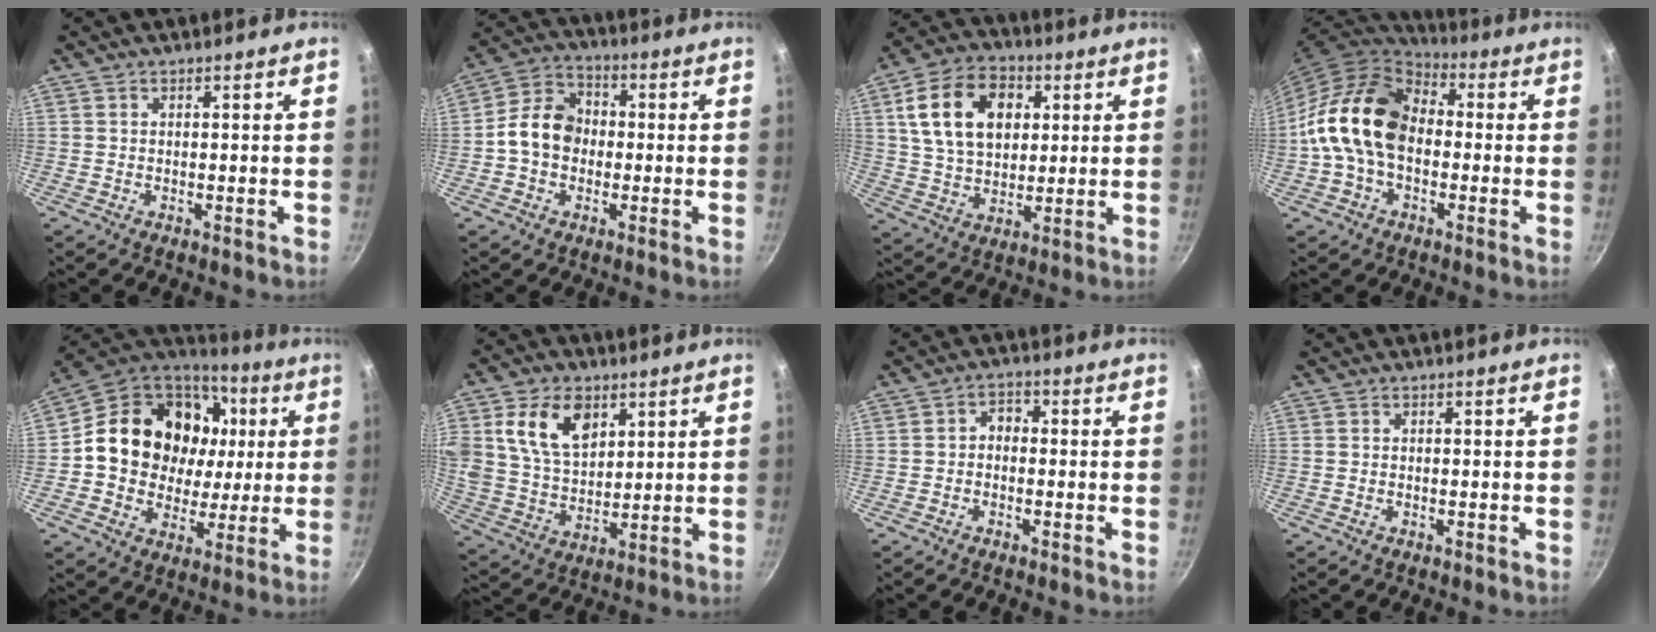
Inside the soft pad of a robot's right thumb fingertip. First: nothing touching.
{"total": 5.8, "force": [-0.6, 4.3, 3.8], "torque": [-0.055, 0.023, -0.021]}
{"total": 16.8, "force": [4.6, 11.6, 11.2], "torque": [-0.171, 0.003, 0.076]}
{"total": 16.9, "force": [-0.7, 11.8, 12.1], "torque": [-0.192, 0.041, -0.030]}
{"total": 22.9, "force": [4.1, 18.7, 12.6], "torque": [-0.199, 0.021, 0.071]}
{"total": 13.5, "force": [5.3, 9.0, 8.5], "torque": [-0.134, -0.020, 0.101]}
{"total": 2.7, "force": [-0.7, 2.0, 1.7], "torque": [-0.023, 0.016, -0.019]}
{"total": 0.0}